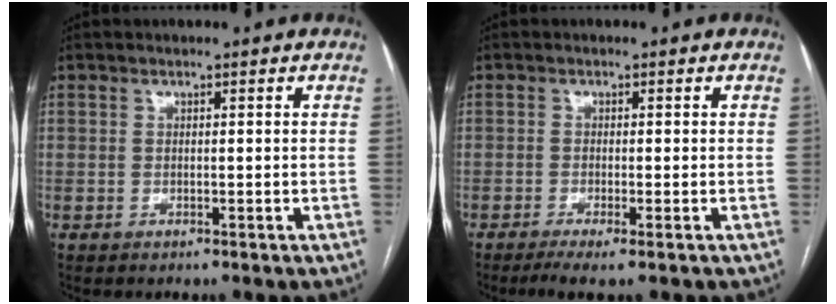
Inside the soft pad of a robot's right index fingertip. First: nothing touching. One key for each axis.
{"total": 3.4, "fx": -2.2, "fy": 0.0, "fz": 2.6, "tx": -0.042, "ty": -0.010, "tz": -0.039}